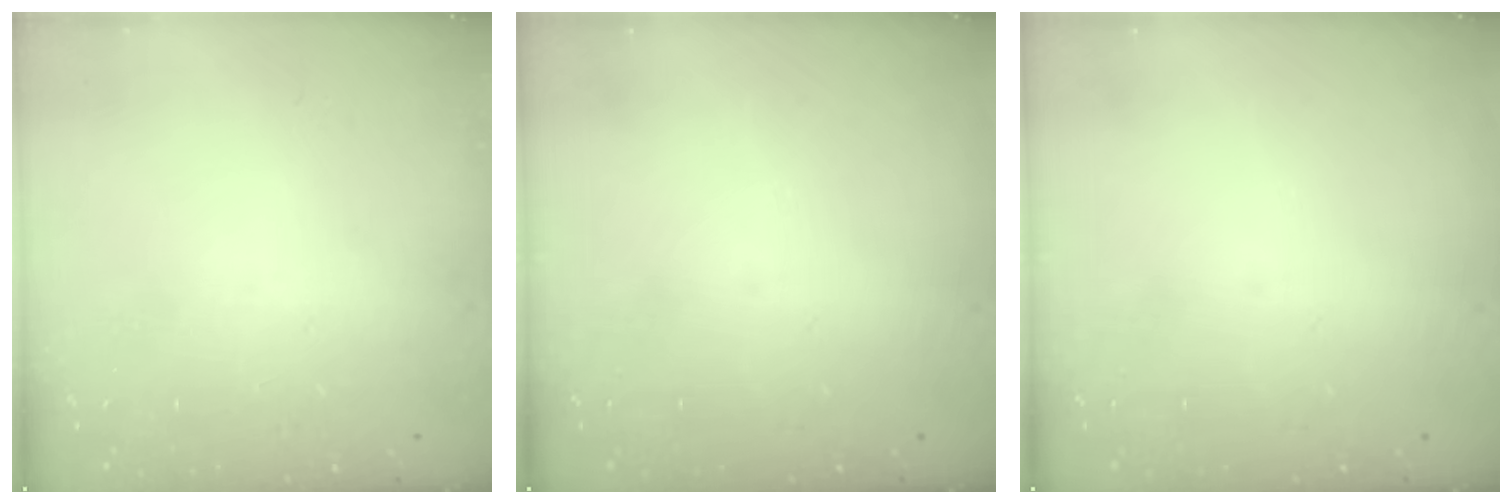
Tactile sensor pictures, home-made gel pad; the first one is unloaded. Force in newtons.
{"total": 0.0}
{"total": 0.0}